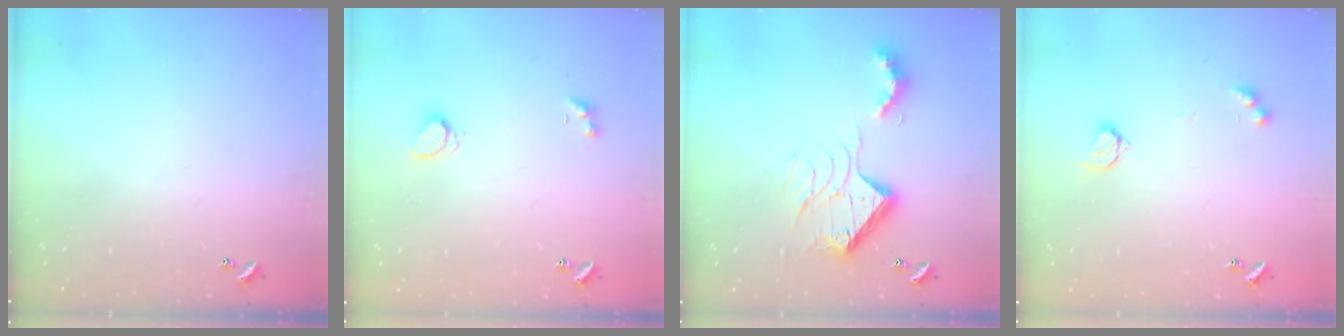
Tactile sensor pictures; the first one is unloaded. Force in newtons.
{"total": 2.1, "press": 2.0, "slide": 0.6}
{"total": 15.7, "press": 15.7, "slide": 1.2}
{"total": 4.2, "press": 4.2, "slide": 0.4}